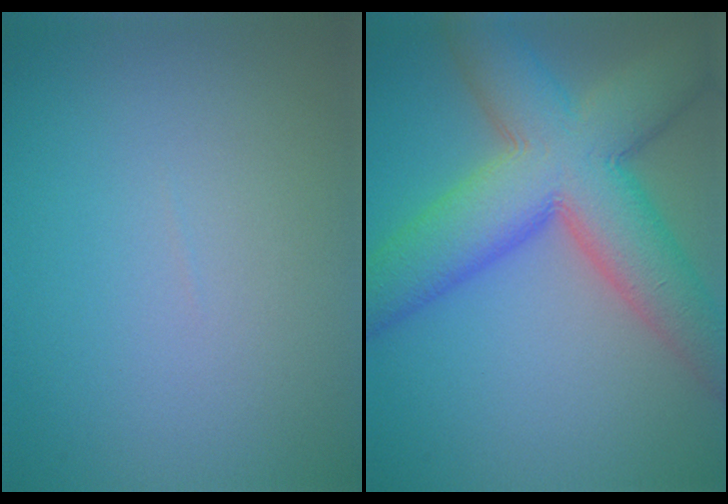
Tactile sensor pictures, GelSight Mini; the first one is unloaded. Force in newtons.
{"total": 11.4, "press": 11.4, "slide": 0.6}